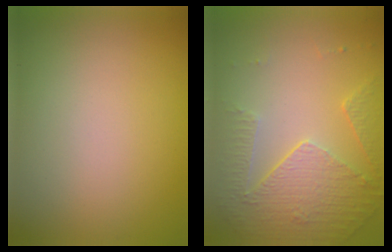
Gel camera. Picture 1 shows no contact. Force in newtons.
{"total": 5.2, "press": 3.6, "slide": 3.7}